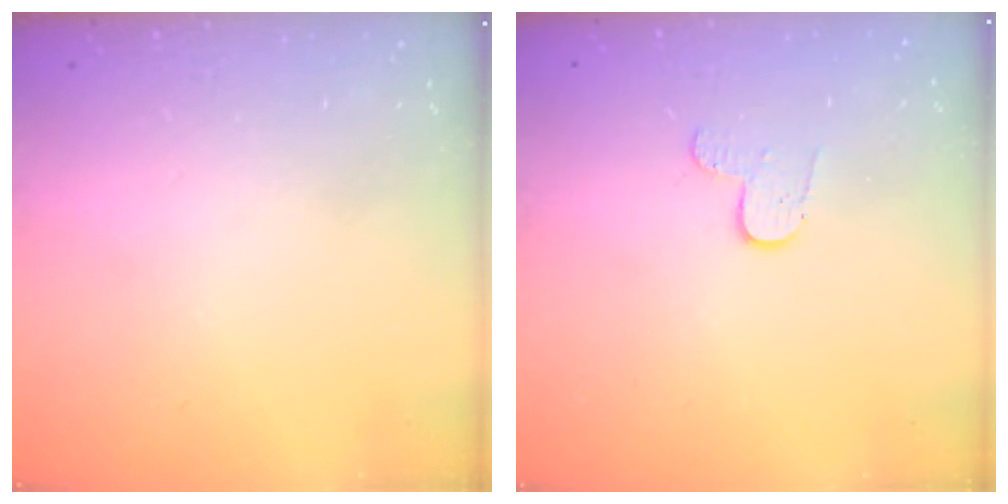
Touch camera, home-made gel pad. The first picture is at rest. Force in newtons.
{"total": 4.4, "press": 4.4, "slide": 0.4}